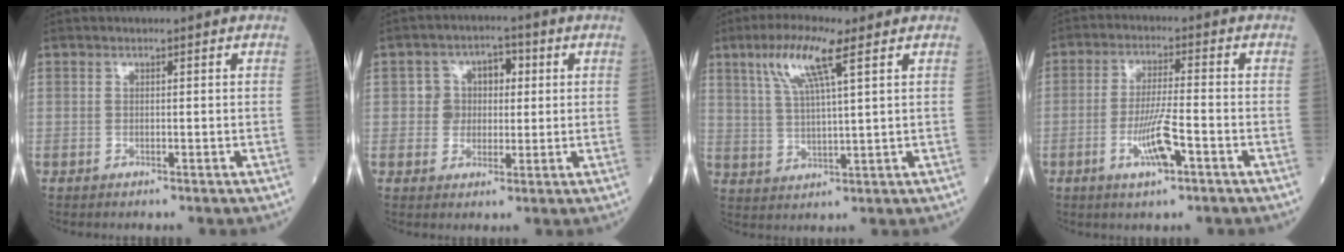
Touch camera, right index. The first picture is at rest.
{"total": 5.2, "force": [0.6, 4.7, 2.2], "torque": [-0.028, 0.022, 0.008]}
{"total": 8.9, "force": [4.5, 0.7, 7.6], "torque": [-0.158, 0.010, 0.088]}
{"total": 7.0, "force": [-3.0, 0.7, 6.3], "torque": [-0.122, -0.004, -0.053]}